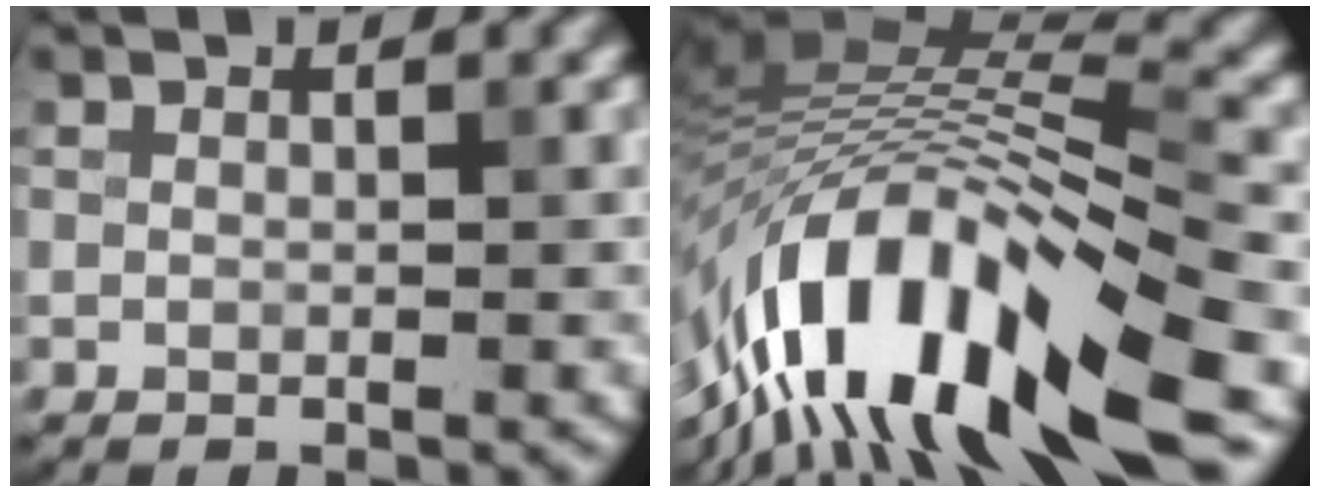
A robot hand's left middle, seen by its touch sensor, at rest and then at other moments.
{"total": 13.5, "force": [-8.1, 4.0, 10.0], "torque": [-0.186, 0.022, -0.129]}